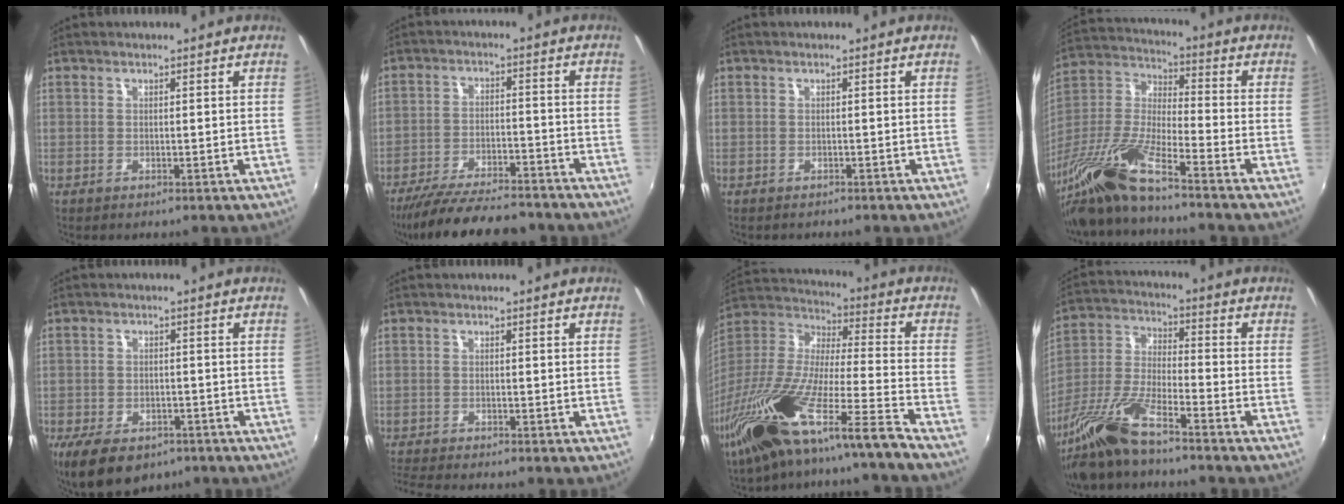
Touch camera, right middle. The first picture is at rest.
{"total": 16.9, "force": [-14.6, 3.8, 7.5], "torque": [-0.156, -0.022, -0.225]}
{"total": 0.8, "force": [-0.7, 0.4, 0.0], "torque": [-0.004, 0.001, -0.010]}
{"total": 16.2, "force": [-12.3, 0.6, 10.6], "torque": [-0.219, -0.028, -0.248]}
{"total": 10.6, "force": [-7.0, 5.5, 5.8], "torque": [-0.126, -0.025, -0.108]}
{"total": 5.4, "force": [-5.1, -0.1, 1.8], "torque": [-0.053, -0.024, -0.093]}
{"total": 25.8, "force": [-18.5, 0.9, 18.0], "torque": [-0.317, -0.068, -0.337]}
{"total": 13.0, "force": [-9.8, 2.1, 8.3], "torque": [-0.192, -0.005, -0.201]}